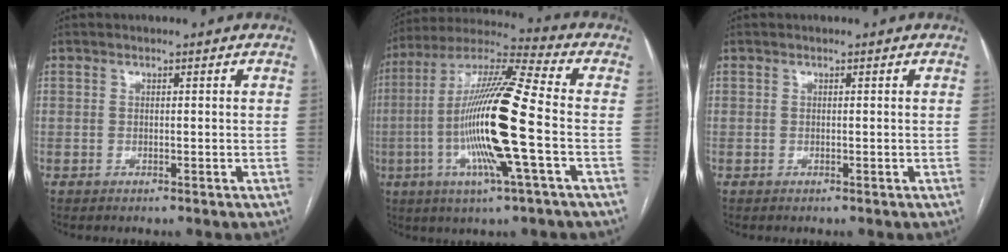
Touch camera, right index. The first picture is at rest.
{"total": 18.5, "force": [-3.4, 0.2, 18.2], "torque": [-0.361, -0.005, -0.074]}
{"total": 0.0}